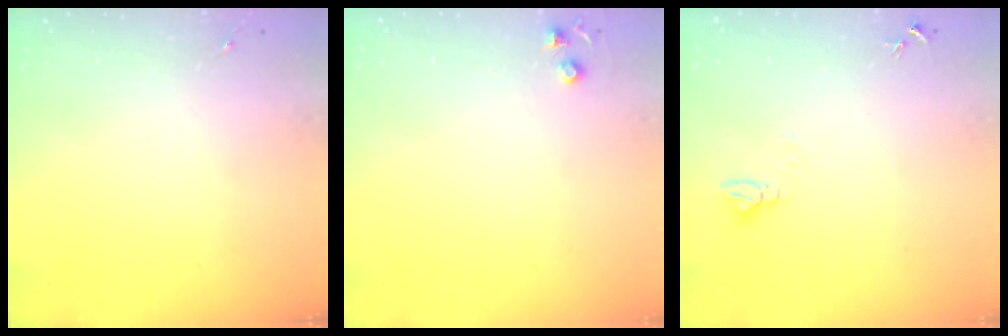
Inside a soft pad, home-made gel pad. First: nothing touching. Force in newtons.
{"total": 4.2, "press": 4.1, "slide": 0.7}
{"total": 4.1, "press": 4.1, "slide": 0.3}